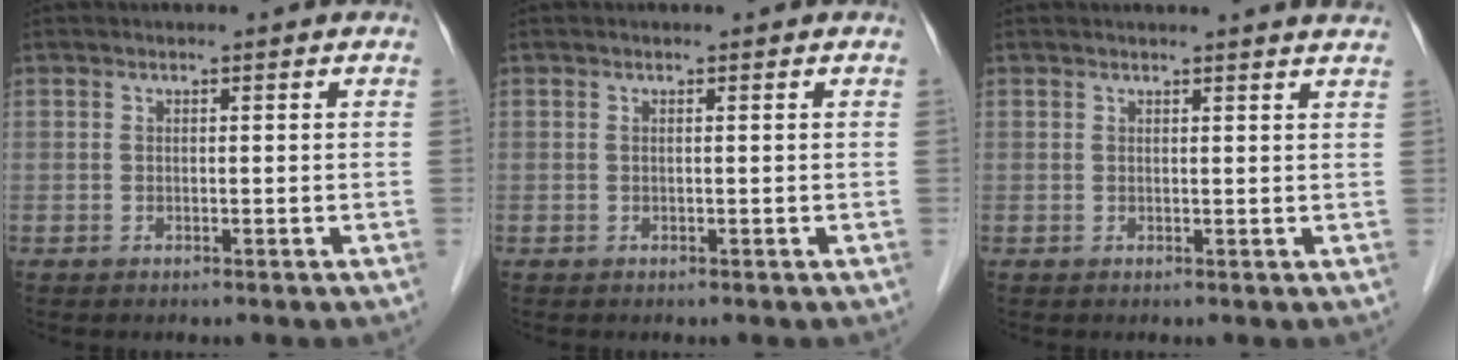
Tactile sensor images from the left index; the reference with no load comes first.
{"total": 0.0}
{"total": 4.8, "force": [4.6, -0.3, 1.4], "torque": [-0.018, 0.000, 0.033]}